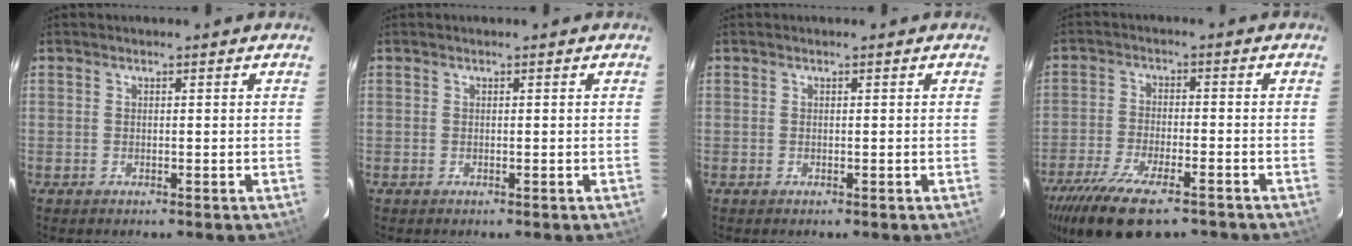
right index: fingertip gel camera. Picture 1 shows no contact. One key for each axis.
{"total": 0.0}
{"total": 0.0}
{"total": 15.0, "fx": -10.9, "fy": 4.9, "fz": 9.1, "tx": -0.198, "ty": -0.042, "tz": -0.189}